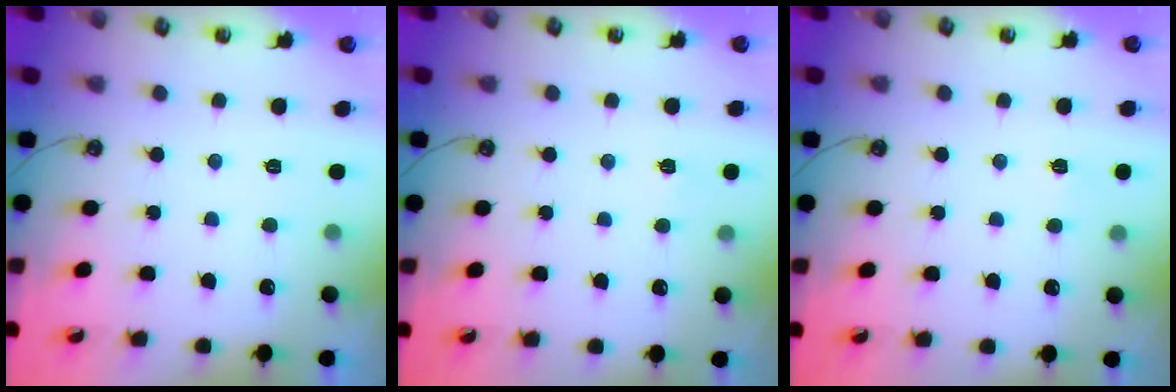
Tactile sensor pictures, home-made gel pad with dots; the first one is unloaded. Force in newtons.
{"total": 2.7, "press": 2.6, "slide": 0.4}
{"total": 2.7, "press": 2.6, "slide": 0.4}